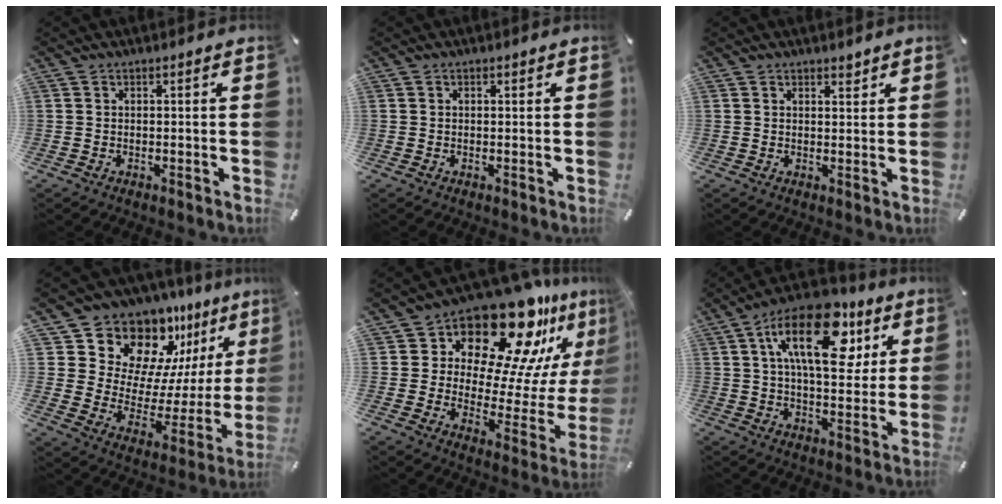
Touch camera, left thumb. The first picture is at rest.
{"total": 0.0}
{"total": 1.6, "force": [1.4, 0.7, 0.4], "torque": [0.006, -0.008, 0.022]}
{"total": 16.2, "force": [14.7, 6.7, 1.2], "torque": [-0.023, -0.162, 0.262]}
{"total": 22.6, "force": [17.5, 9.3, 10.8], "torque": [-0.147, -0.153, 0.291]}
{"total": 20.2, "force": [7.7, 10.1, 15.7], "torque": [-0.259, -0.020, 0.123]}